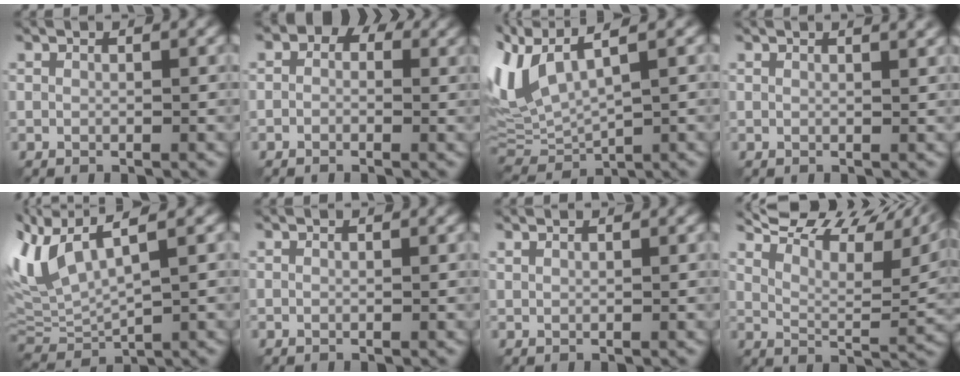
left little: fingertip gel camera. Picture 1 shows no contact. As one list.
[{"total": 4.6, "force": [1.2, 3.8, 2.2], "torque": [-0.013, 0.013, -0.017]}, {"total": 7.6, "force": [3.0, 3.0, 6.3], "torque": [-0.154, 0.010, 0.056]}, {"total": 3.1, "force": [2.2, 1.3, 1.7], "torque": [0.000, 0.020, 0.009]}, {"total": 7.1, "force": [2.5, 2.8, 6.0], "torque": [-0.145, 0.012, 0.049]}, {"total": 0.0}, {"total": 1.1, "force": [1.0, 0.3, 0.4], "torque": [-0.006, 0.002, 0.011]}, {"total": 11.6, "force": [7.9, 3.5, 7.7], "torque": [-0.136, 0.029, 0.134]}]